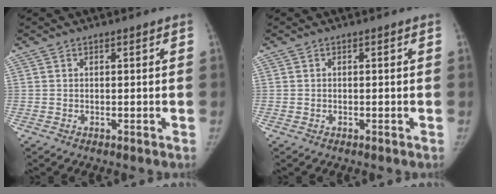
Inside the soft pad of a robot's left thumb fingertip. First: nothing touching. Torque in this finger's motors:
{"motor_torque": [0.19, 0.03, 0.19, 0.59, -0.02]}